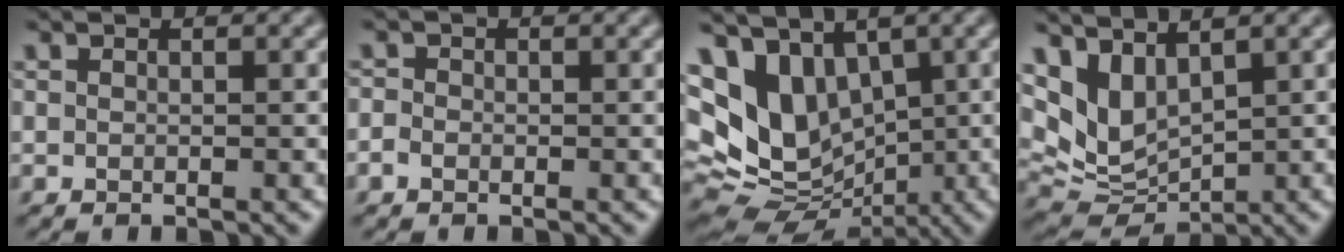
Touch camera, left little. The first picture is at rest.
{"total": 1.4, "force": [-0.6, 1.2, 0.5], "torque": [-0.006, 0.001, -0.014]}
{"total": 10.6, "force": [2.1, 7.6, 7.0], "torque": [-0.143, 0.005, 0.051]}
{"total": 5.2, "force": [2.7, 2.8, 3.4], "torque": [-0.083, -0.012, 0.061]}